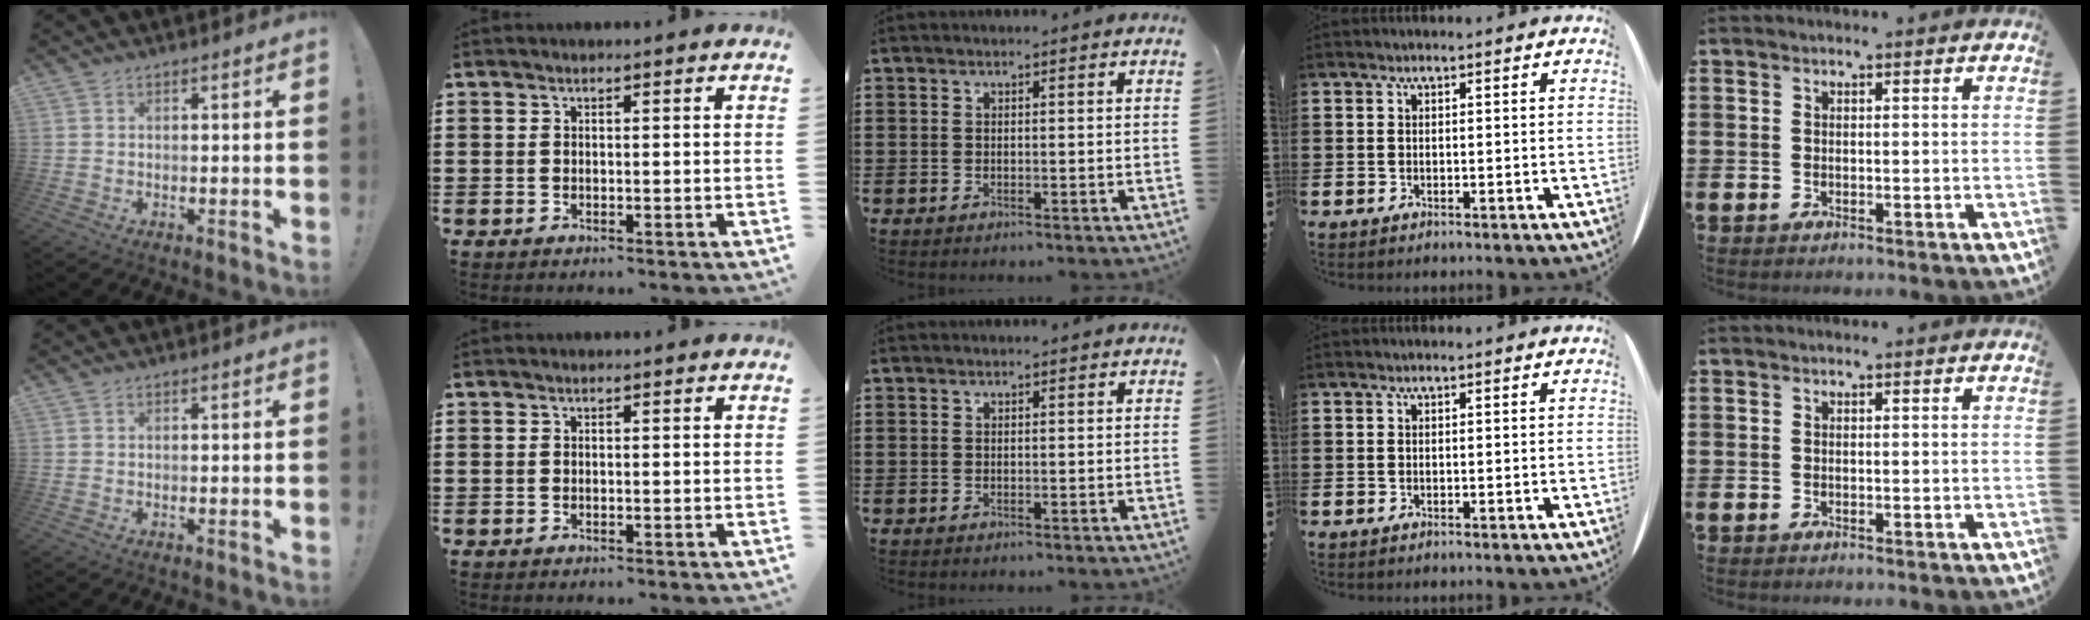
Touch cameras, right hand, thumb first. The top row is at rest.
{}